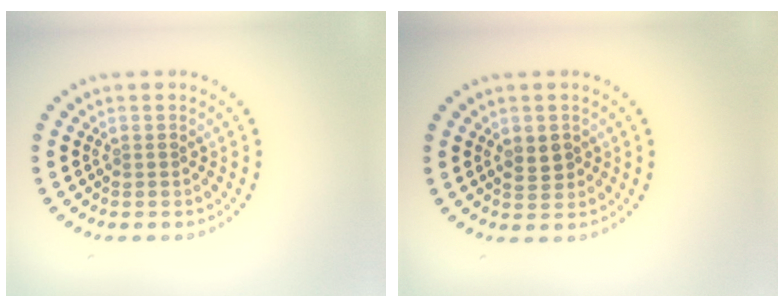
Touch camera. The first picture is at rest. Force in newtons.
{"total": 2.0, "press": 2.0, "slide": 0.2}